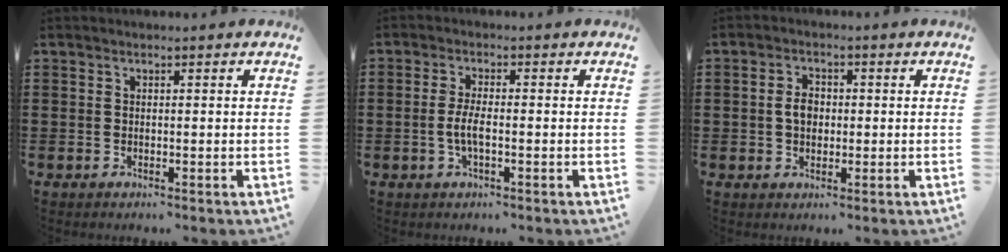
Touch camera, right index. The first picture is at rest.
{"total": 3.4, "force": [-0.8, 0.8, 3.2], "torque": [-0.077, -0.005, -0.023]}
{"total": 3.1, "force": [-0.1, 2.1, 2.2], "torque": [-0.047, 0.008, -0.003]}